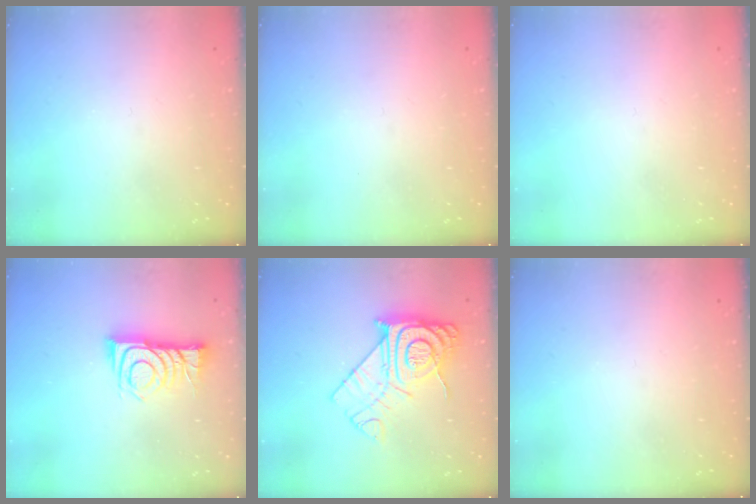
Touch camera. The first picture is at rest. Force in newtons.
{"total": 0.0}
{"total": 1.5, "press": 1.5, "slide": 0.1}
{"total": 9.9, "press": 9.9, "slide": 0.4}
{"total": 13.5, "press": 13.5, "slide": 1.1}
{"total": 0.0}